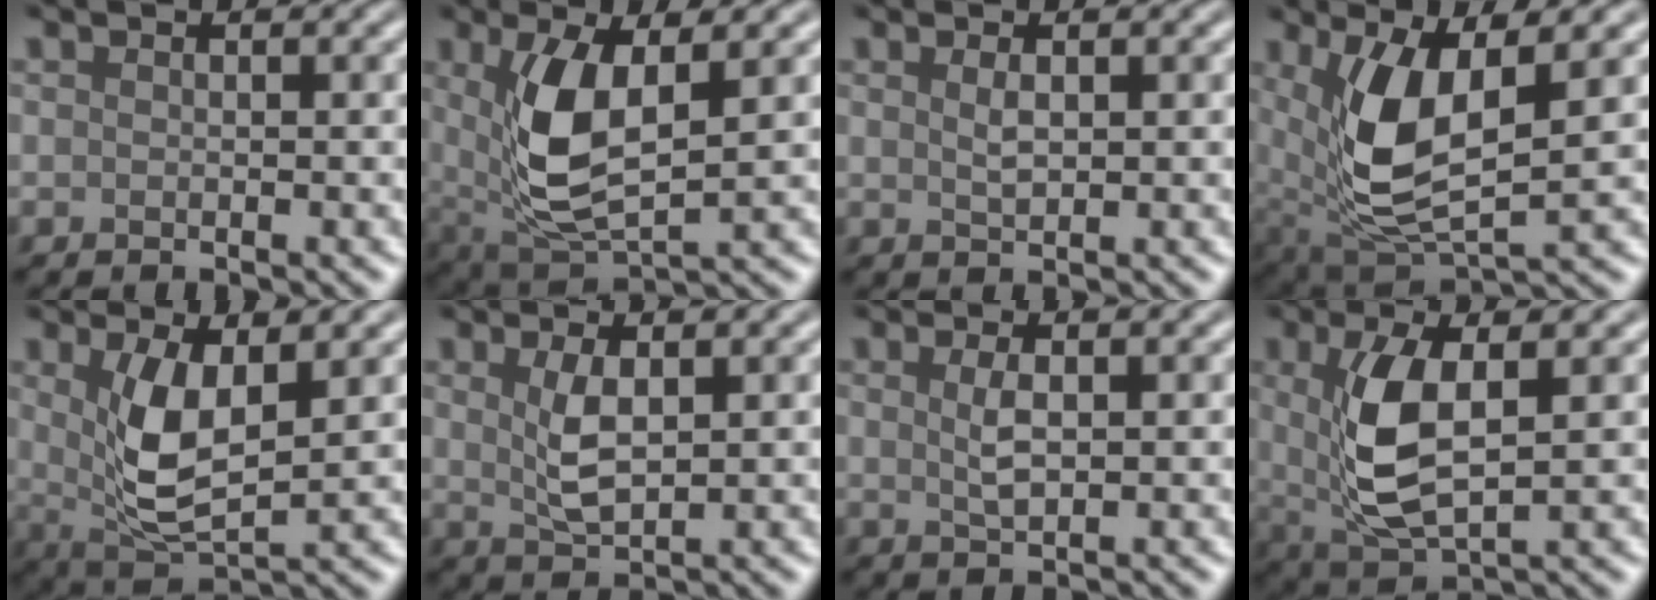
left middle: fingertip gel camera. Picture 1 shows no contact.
{"total": 6.4, "force": [0.9, 2.7, 5.7], "torque": [-0.128, -0.015, 0.032]}
{"total": 0.8, "force": [0.3, 0.2, 0.7], "torque": [-0.015, 0.000, 0.015]}
{"total": 7.5, "force": [1.2, 3.2, 6.6], "torque": [-0.155, -0.015, 0.035]}
{"total": 5.0, "force": [0.8, 1.8, 4.5], "torque": [-0.099, -0.013, 0.029]}
{"total": 2.5, "force": [0.5, 0.7, 2.4], "torque": [-0.056, -0.004, 0.022]}
{"total": 1.5, "force": [0.2, 0.4, 1.4], "torque": [-0.031, -0.001, 0.014]}
{"total": 5.9, "force": [0.5, 2.3, 5.4], "torque": [-0.123, -0.012, 0.025]}